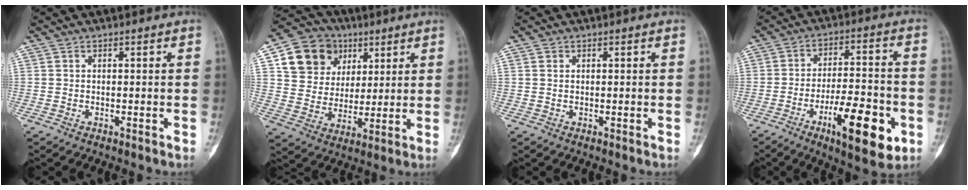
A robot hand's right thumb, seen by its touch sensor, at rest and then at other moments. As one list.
[{"total": 14.2, "force": [6.0, 11.9, 4.9], "torque": [-0.050, -0.005, 0.110]}, {"total": 0.7, "force": [0.3, 0.5, 0.4], "torque": [-0.008, 0.000, 0.006]}, {"total": 16.1, "force": [-6.3, 5.5, 13.7], "torque": [-0.200, 0.023, -0.091]}]